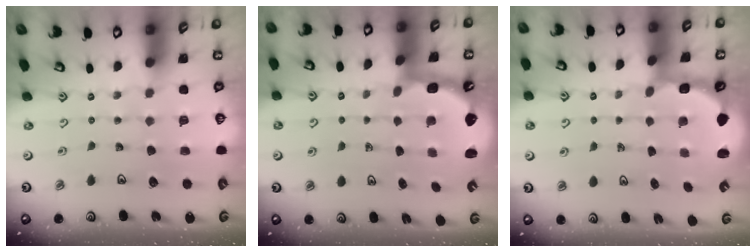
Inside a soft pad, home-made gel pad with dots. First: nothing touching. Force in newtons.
{"total": 2.5, "press": 2.1, "slide": 1.3}
{"total": 2.7, "press": 2.4, "slide": 1.4}